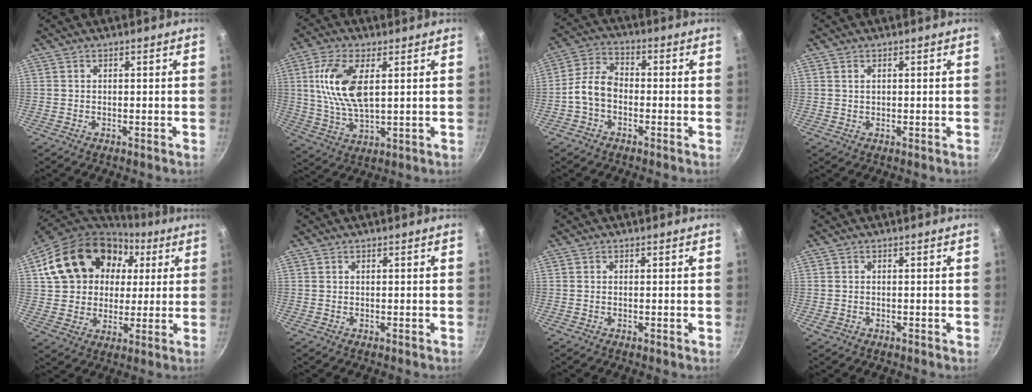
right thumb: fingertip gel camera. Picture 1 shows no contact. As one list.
[{"total": 12.2, "force": [2.9, 5.6, 10.4], "torque": [-0.203, -0.007, 0.058]}, {"total": 7.5, "force": [-2.1, 5.0, 5.2], "torque": [-0.096, 0.035, -0.057]}, {"total": 1.0, "force": [0.4, 0.6, 0.6], "torque": [-0.009, 0.002, 0.007]}, {"total": 22.9, "force": [6.9, 17.6, 12.8], "torque": [-0.217, 0.026, 0.120]}, {"total": 0.0}, {"total": 0.0}, {"total": 1.1, "force": [-0.4, 0.9, 0.6], "torque": [-0.010, 0.001, -0.007]}]